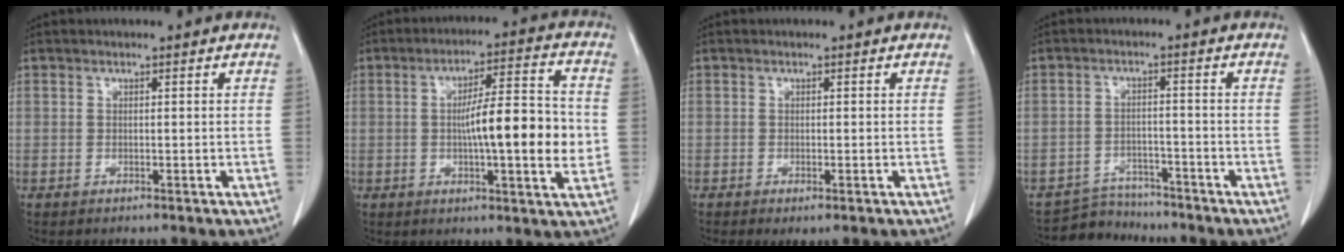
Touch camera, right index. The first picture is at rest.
{"total": 12.8, "force": [-0.9, 1.6, 12.7], "torque": [-0.199, 0.009, -0.018]}
{"total": 1.6, "force": [-0.8, 0.4, 1.3], "torque": [-0.021, -0.006, -0.009]}
{"total": 5.0, "force": [-4.7, 1.4, -0.8], "torque": [0.013, 0.004, -0.079]}